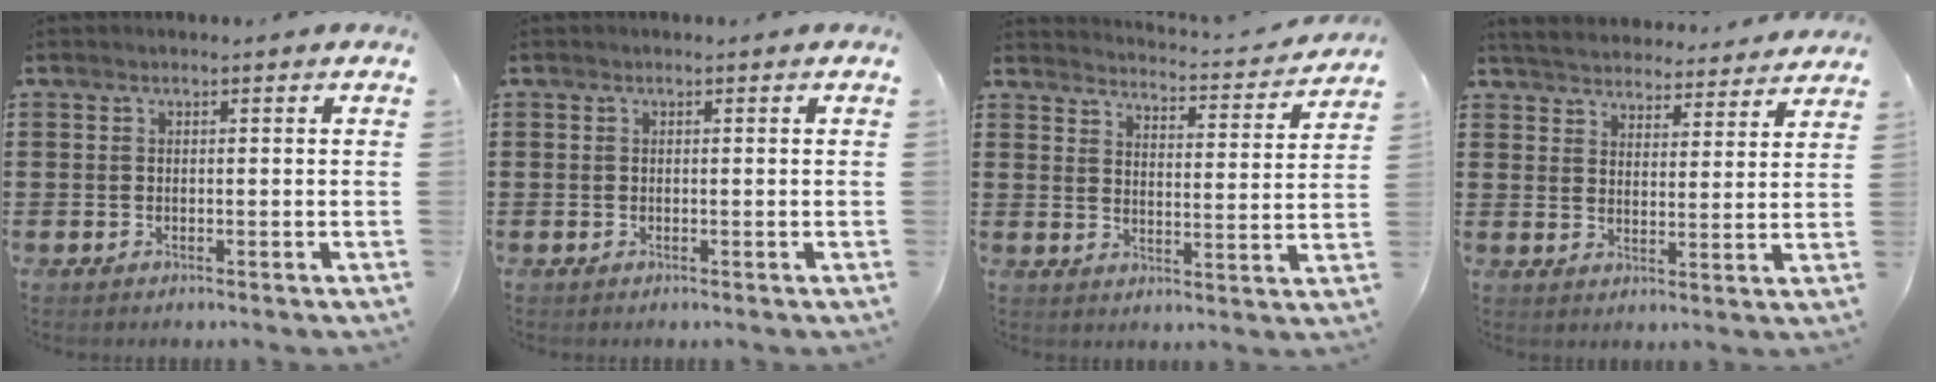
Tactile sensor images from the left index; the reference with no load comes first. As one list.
[{"total": 0.0}, {"total": 3.1, "force": [3.1, -0.4, 0.5], "torque": [-0.021, -0.033, 0.044]}, {"total": 4.8, "force": [4.8, 0.2, 0.3], "torque": [-0.030, -0.029, 0.082]}]